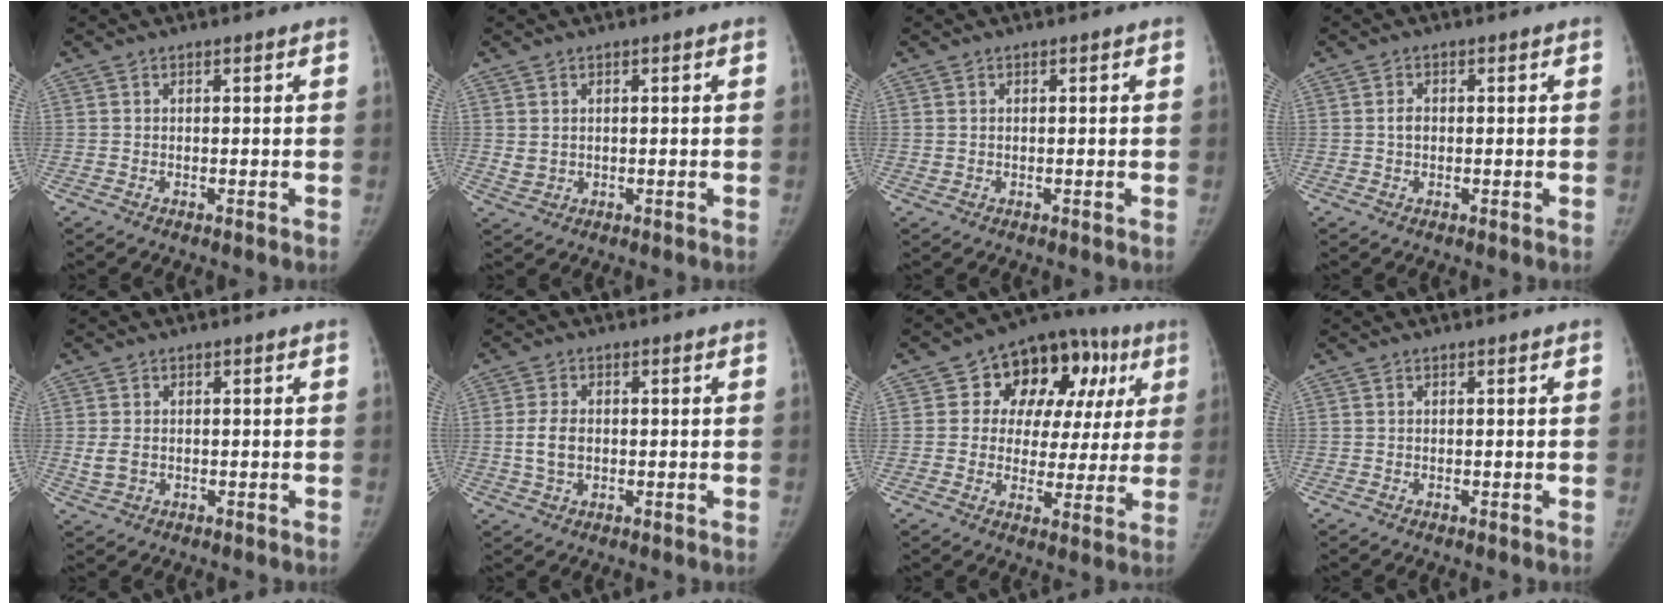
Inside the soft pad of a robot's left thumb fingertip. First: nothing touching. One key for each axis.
{"total": 2.0, "fx": 0.4, "fy": 1.6, "fz": 1.1, "tx": -0.016, "ty": -0.004, "tz": 0.016}
{"total": 0.6, "fx": 0.1, "fy": 0.5, "fz": 0.3, "tx": -0.004, "ty": 0.000, "tz": 0.004}
{"total": 1.5, "fx": 0.0, "fy": 1.1, "fz": 1.0, "tx": -0.014, "ty": 0.004, "tz": -0.002}
{"total": 3.1, "fx": -0.2, "fy": 2.3, "fz": 2.1, "tx": -0.045, "ty": 0.000, "tz": 0.000}
{"total": 4.5, "fx": -0.3, "fy": 3.0, "fz": 3.4, "tx": -0.067, "ty": 0.003, "tz": -0.006}
{"total": 17.7, "fx": 6.0, "fy": 12.2, "fz": 11.2, "tx": -0.084, "ty": 0.017, "tz": 0.077}
{"total": 0.0}